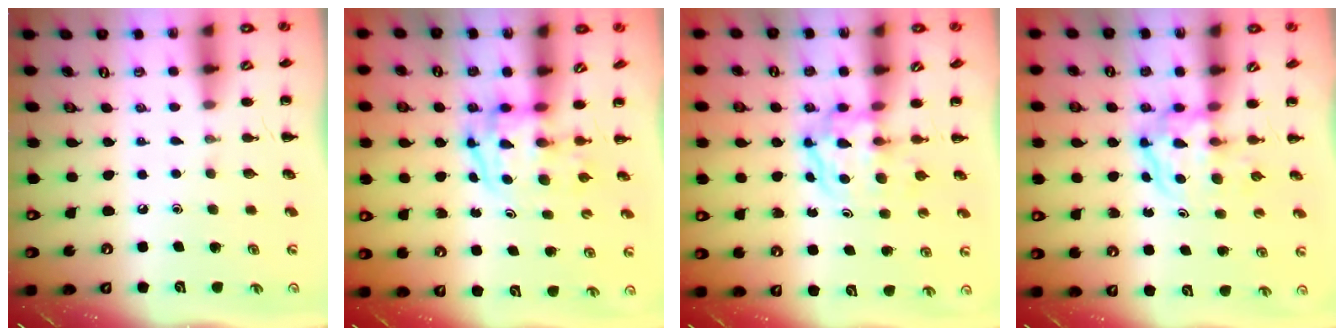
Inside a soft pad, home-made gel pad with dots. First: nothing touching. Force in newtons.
{"total": 4.0, "press": 3.9, "slide": 0.6}
{"total": 3.8, "press": 3.7, "slide": 0.5}
{"total": 3.8, "press": 3.7, "slide": 0.4}